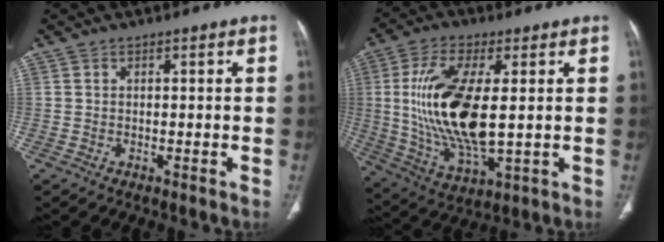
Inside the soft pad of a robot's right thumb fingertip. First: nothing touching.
{"total": 18.6, "force": [1.5, 7.5, 16.9], "torque": [-0.342, -0.017, 0.038]}